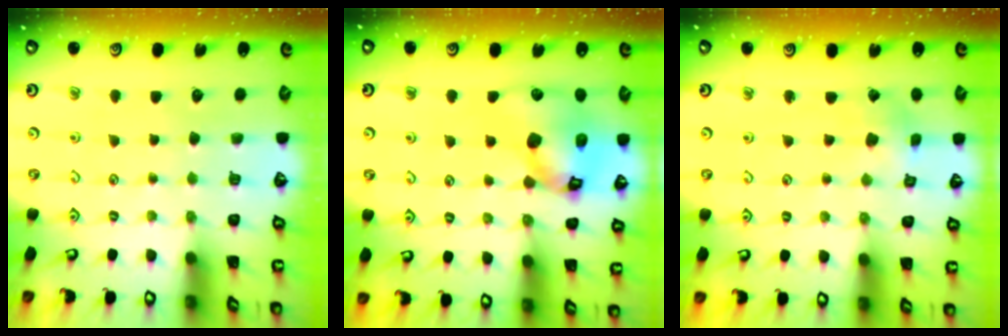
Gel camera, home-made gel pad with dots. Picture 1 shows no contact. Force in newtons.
{"total": 15.4, "press": 15.3, "slide": 2.0}
{"total": 1.5, "press": 1.5, "slide": 0.2}